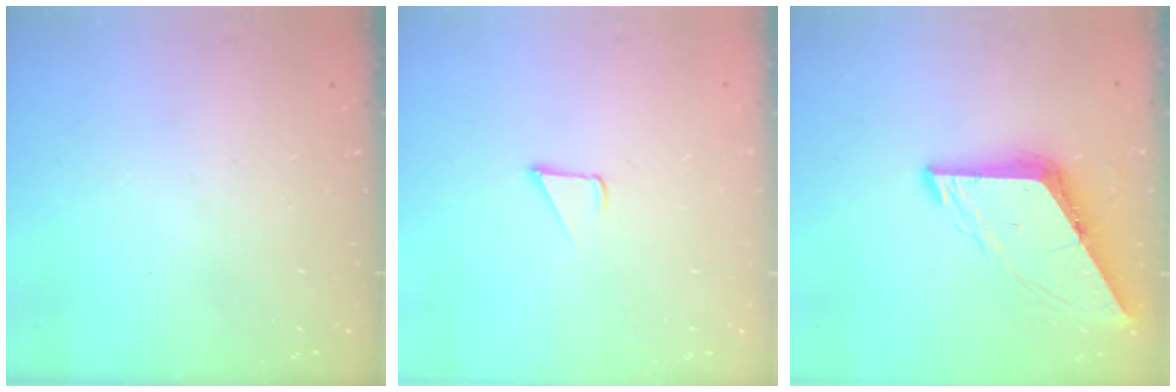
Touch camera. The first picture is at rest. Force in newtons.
{"total": 2.8, "press": 2.8, "slide": 0.2}
{"total": 8.6, "press": 8.5, "slide": 1.1}